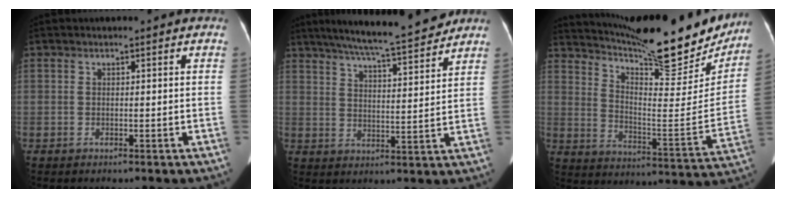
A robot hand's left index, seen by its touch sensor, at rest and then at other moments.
{"total": 15.7, "force": [13.6, 1.0, 7.8], "torque": [-0.125, 0.011, 0.200]}
{"total": 23.6, "force": [20.7, 4.3, 10.3], "torque": [-0.166, -0.045, 0.289]}